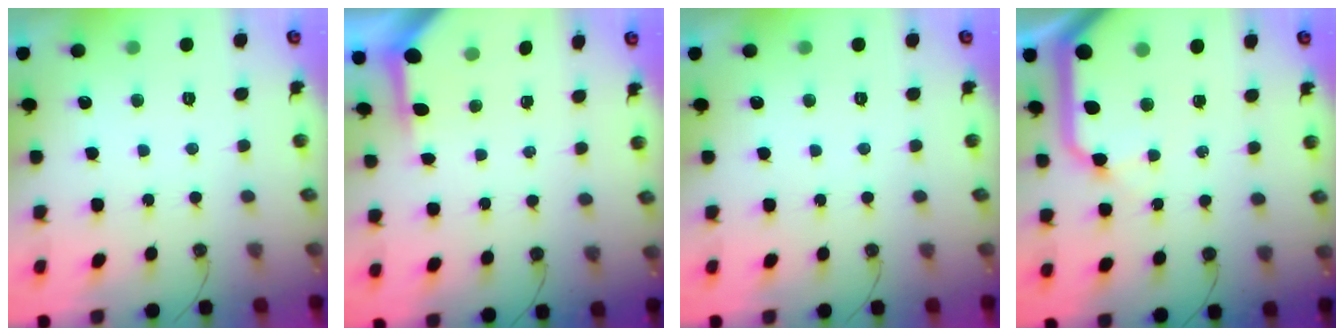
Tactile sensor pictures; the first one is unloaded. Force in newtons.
{"total": 3.8, "press": 3.8, "slide": 0.4}
{"total": 0.0}
{"total": 17.2, "press": 17.0, "slide": 2.3}